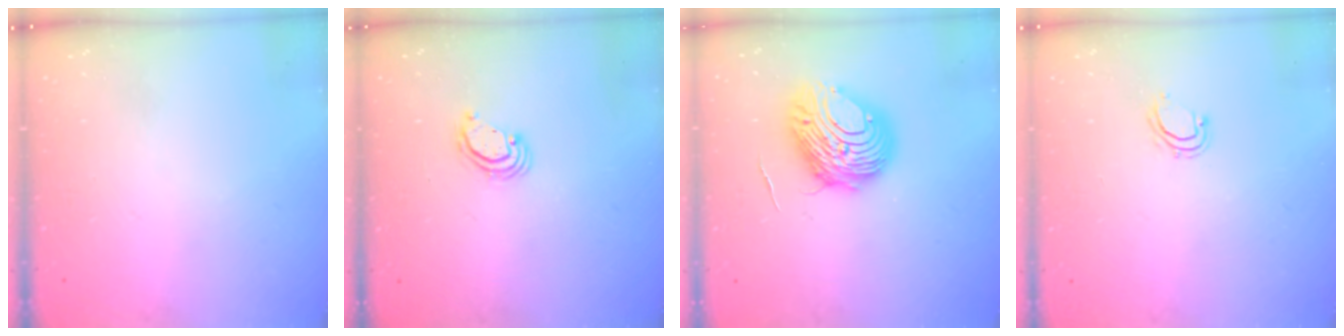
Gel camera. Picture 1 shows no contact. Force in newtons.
{"total": 2.2, "press": 2.2, "slide": 0.1}
{"total": 9.6, "press": 9.6, "slide": 0.8}
{"total": 4.7, "press": 4.6, "slide": 0.9}